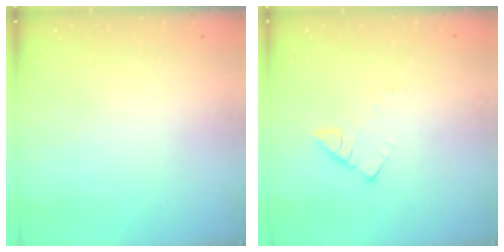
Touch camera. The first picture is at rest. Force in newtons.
{"total": 2.8, "press": 2.7, "slide": 0.3}